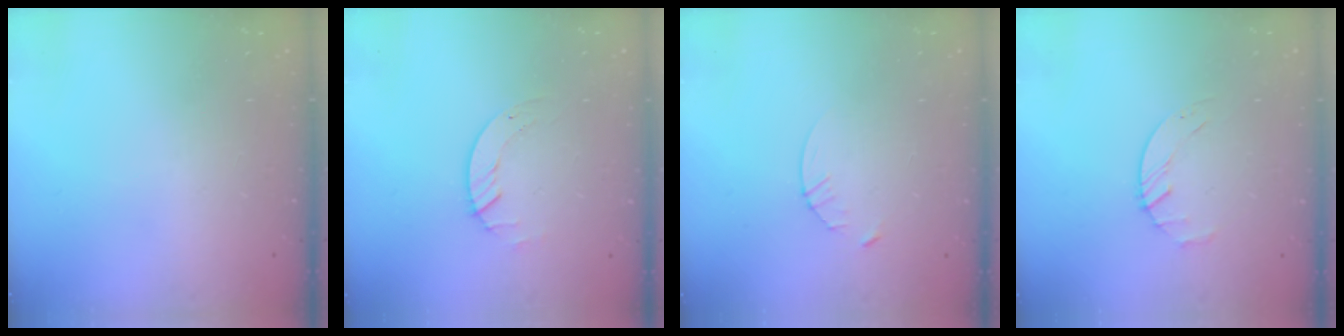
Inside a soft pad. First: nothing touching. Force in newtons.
{"total": 2.0, "press": 2.0, "slide": 0.2}
{"total": 3.3, "press": 3.2, "slide": 0.4}
{"total": 2.7, "press": 2.6, "slide": 0.3}